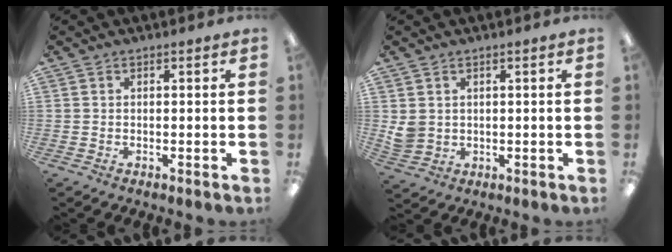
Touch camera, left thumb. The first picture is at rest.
{"total": 3.7, "force": [1.6, 3.1, 1.1], "torque": [-0.019, -0.002, 0.033]}